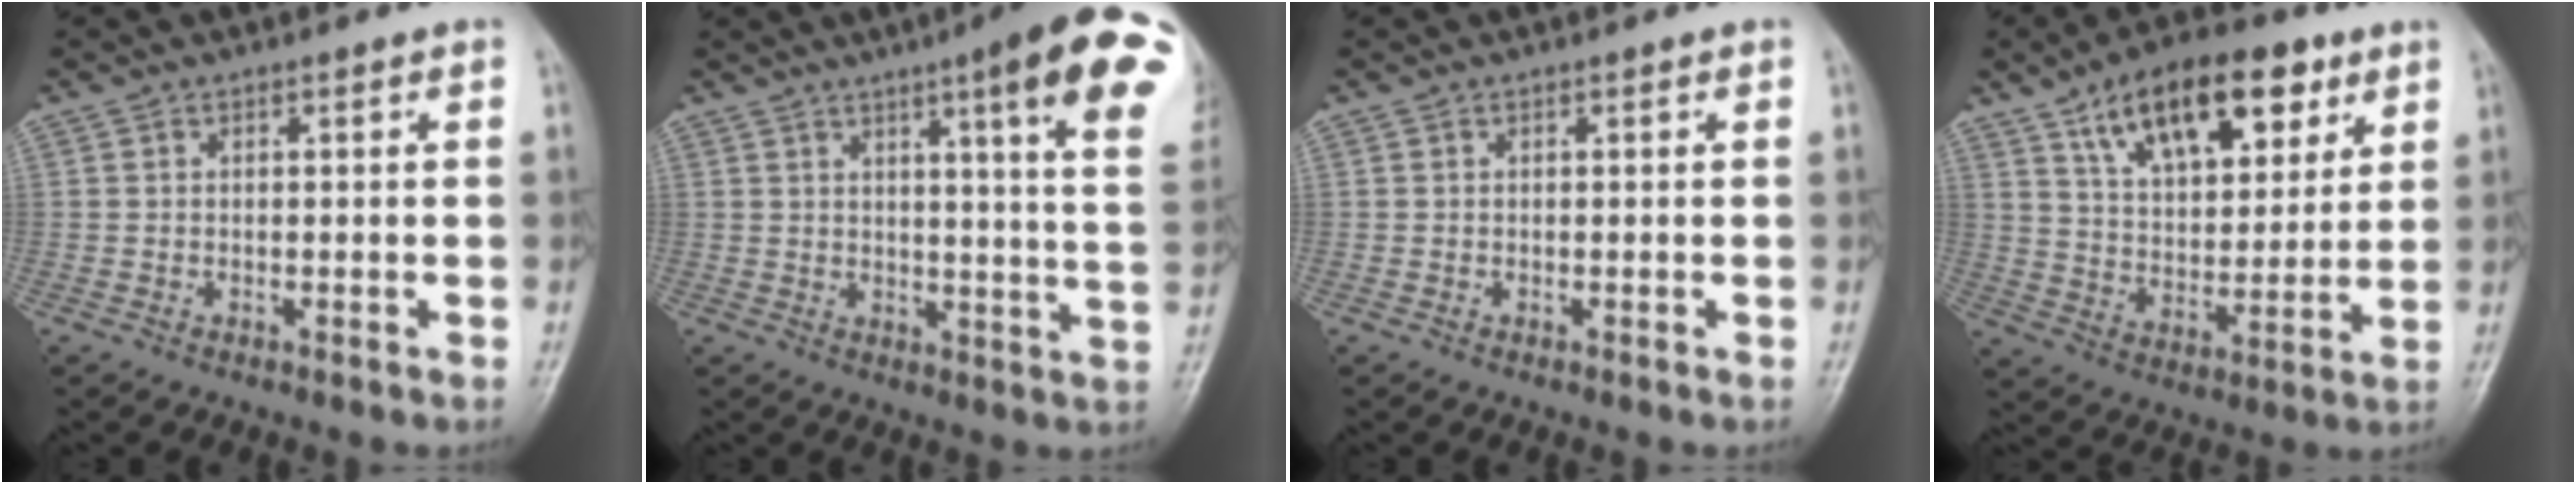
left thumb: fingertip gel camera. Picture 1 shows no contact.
{"total": 17.9, "force": [8.8, 2.2, 15.4], "torque": [-0.181, -0.030, 0.098]}
{"total": 0.0}
{"total": 18.9, "force": [9.9, 9.3, 13.1], "torque": [-0.161, -0.031, 0.166]}